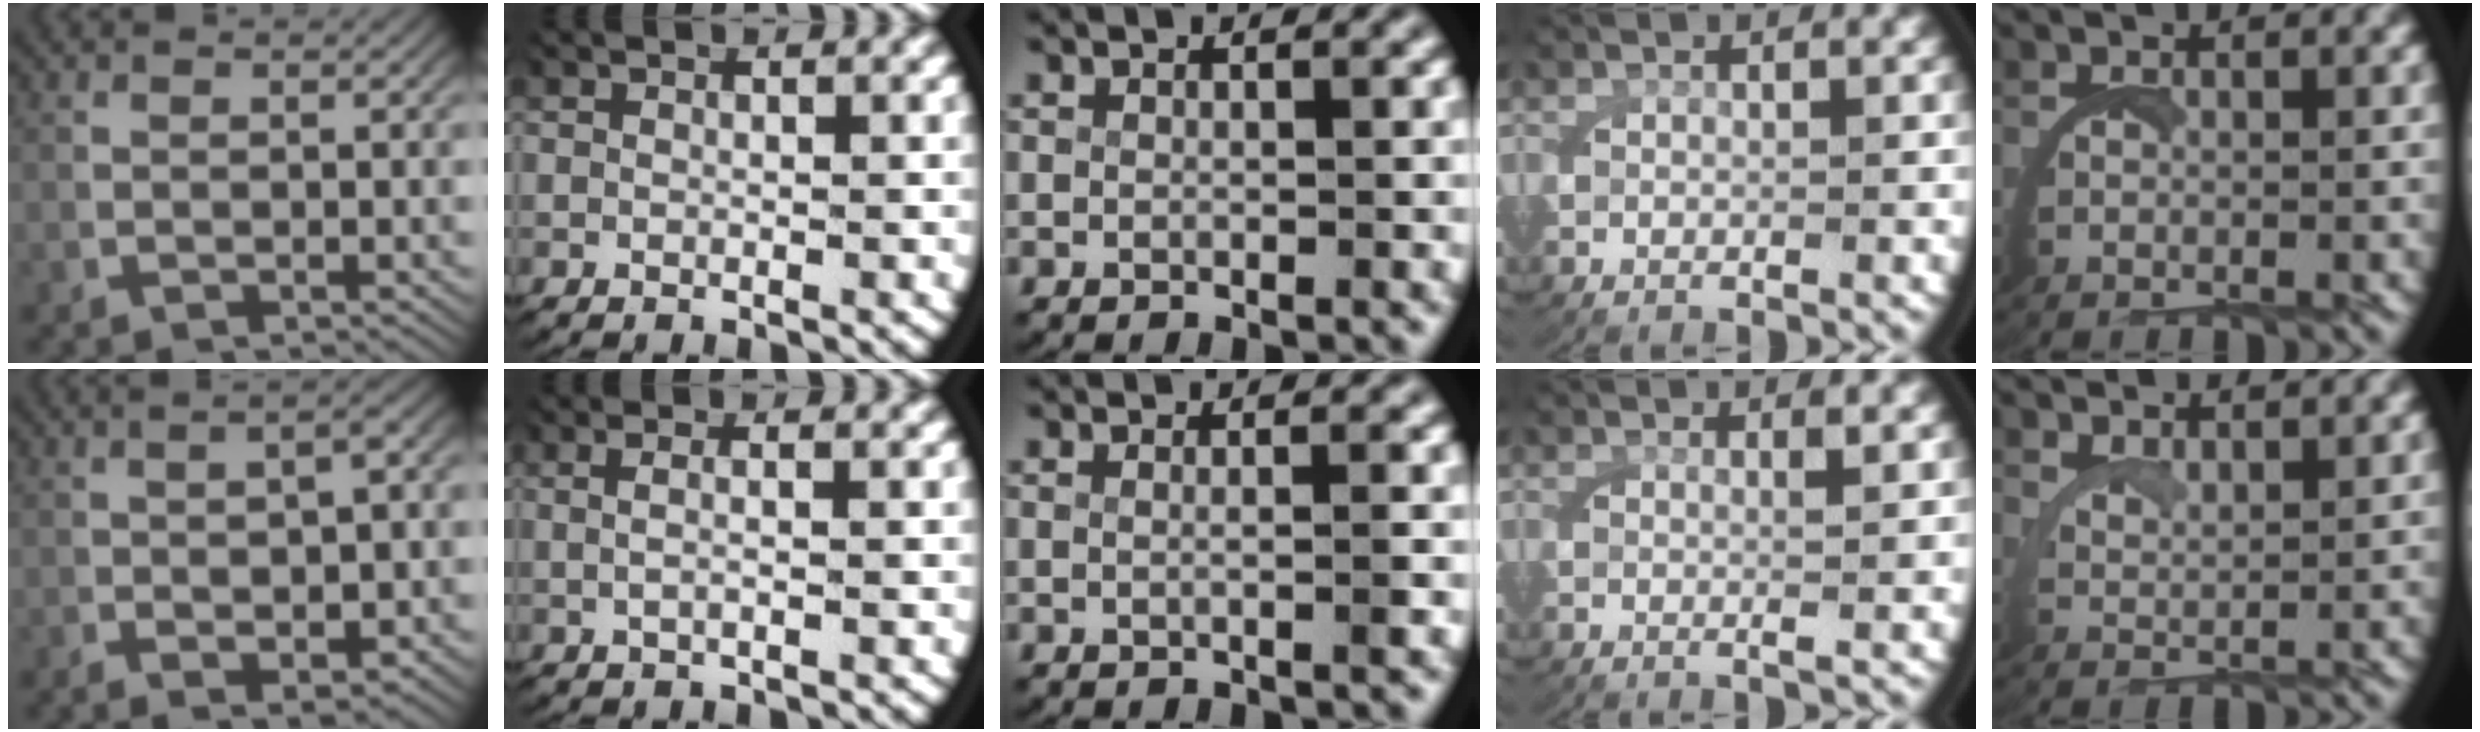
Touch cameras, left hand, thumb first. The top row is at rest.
{"thumb": {"total": 4.7, "force": [-0.4, 2.2, 4.1], "torque": [-0.053, 0.008, -0.008]}, "index": {"total": 1.6, "force": [-0.2, 0.3, 1.6], "torque": [-0.036, -0.002, -0.002]}, "middle": {"total": 1.3, "force": [-0.1, -0.3, 1.2], "torque": [-0.020, -0.001, -0.003]}, "ring": {"total": 1.4, "force": [0.4, -0.2, 1.4], "torque": [-0.029, -0.005, 0.006]}, "little": {"total": 3.9, "force": [3.9, -0.5, 0.5], "torque": [-0.019, -0.001, 0.070]}}